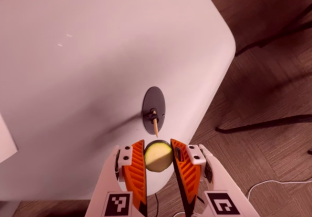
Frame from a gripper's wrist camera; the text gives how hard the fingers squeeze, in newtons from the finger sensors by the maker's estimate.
{"total": 10.5, "left": 11.5, "right": 9.5}